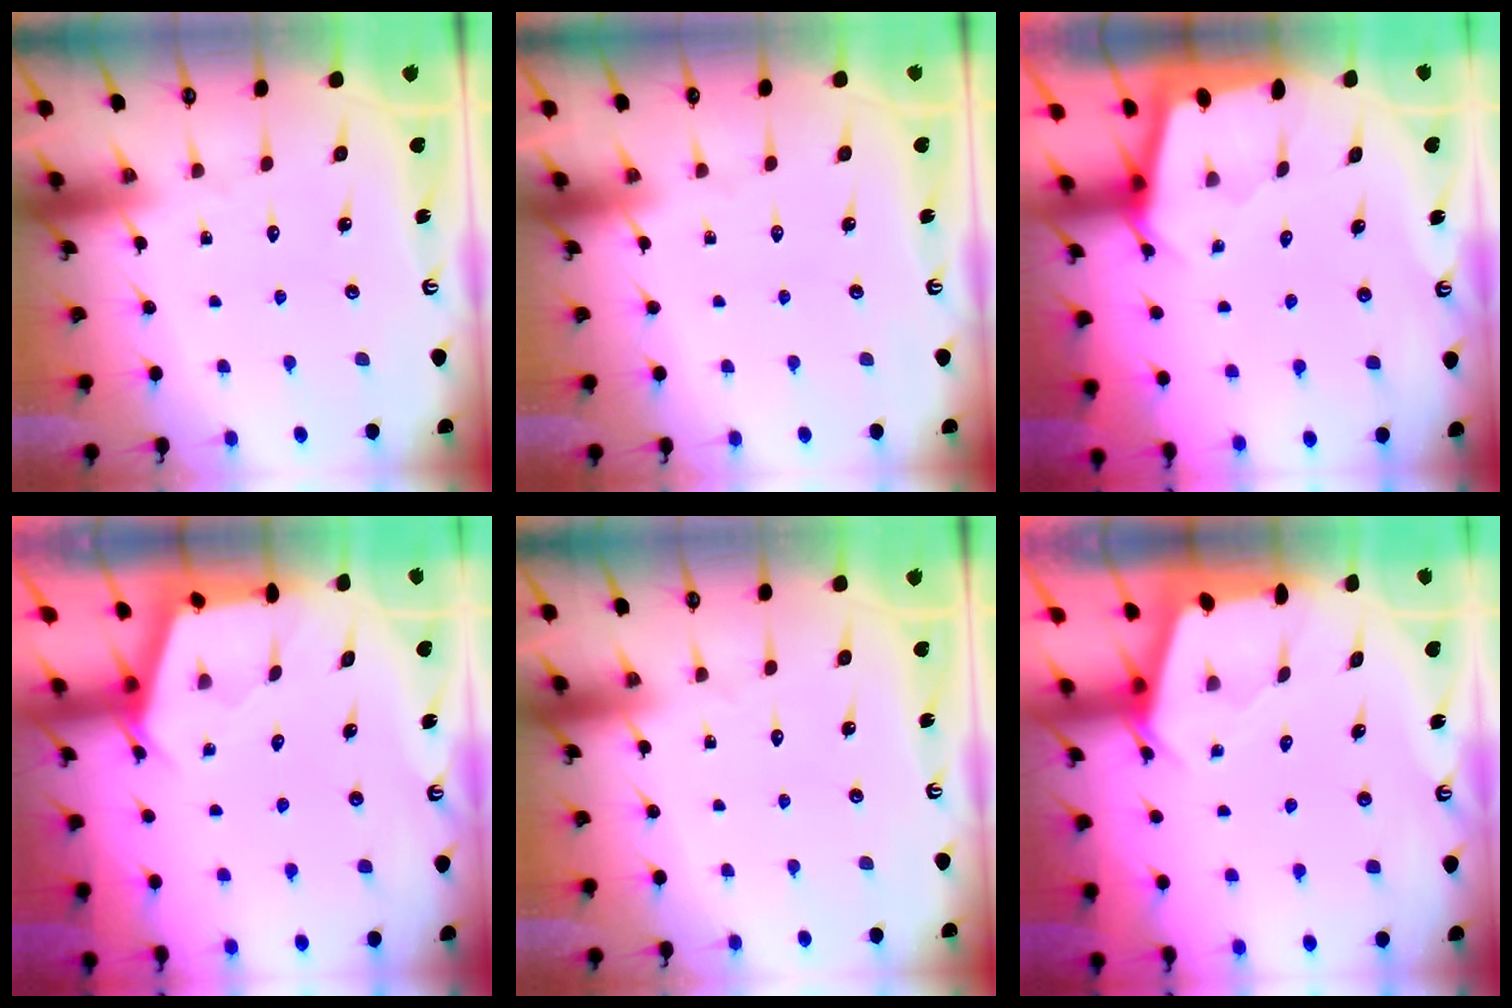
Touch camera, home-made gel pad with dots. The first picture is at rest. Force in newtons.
{"total": 0.0}
{"total": 2.1, "press": 2.1, "slide": 0.3}
{"total": 2.7, "press": 2.7, "slide": 0.3}
{"total": 0.0}
{"total": 2.5, "press": 2.5, "slide": 0.3}